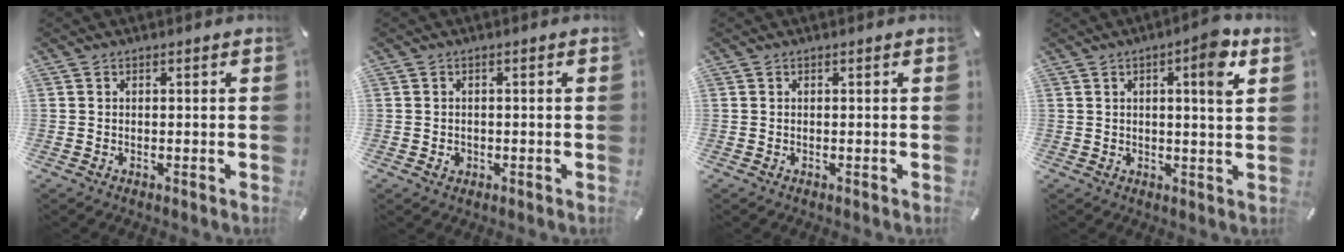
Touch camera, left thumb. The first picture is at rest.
{"total": 1.5, "force": [-0.3, 1.3, 0.7], "torque": [-0.007, 0.001, -0.009]}
{"total": 0.0}
{"total": 7.3, "force": [2.9, 1.3, 6.6], "torque": [-0.084, -0.015, 0.036]}